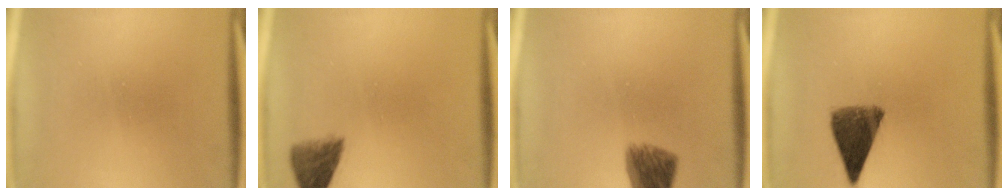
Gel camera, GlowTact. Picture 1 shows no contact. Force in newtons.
{"total": 5.0}
{"total": 6.7}
{"total": 8.8}